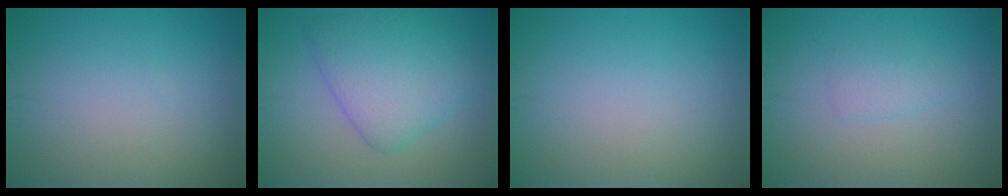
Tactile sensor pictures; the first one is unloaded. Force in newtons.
{"total": 5.7, "press": 5.7, "slide": 0.1}
{"total": 0.0}
{"total": 1.4, "press": 1.4, "slide": 0.1}